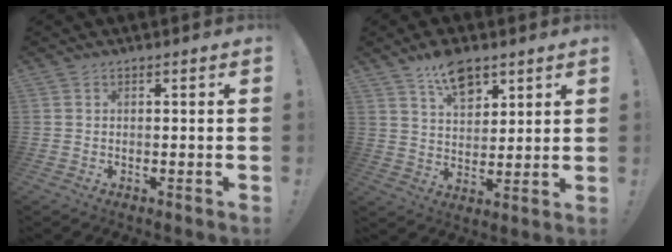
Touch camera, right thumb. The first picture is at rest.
{"total": 10.3, "force": [6.6, 5.7, 5.5], "torque": [-0.080, -0.034, 0.121]}